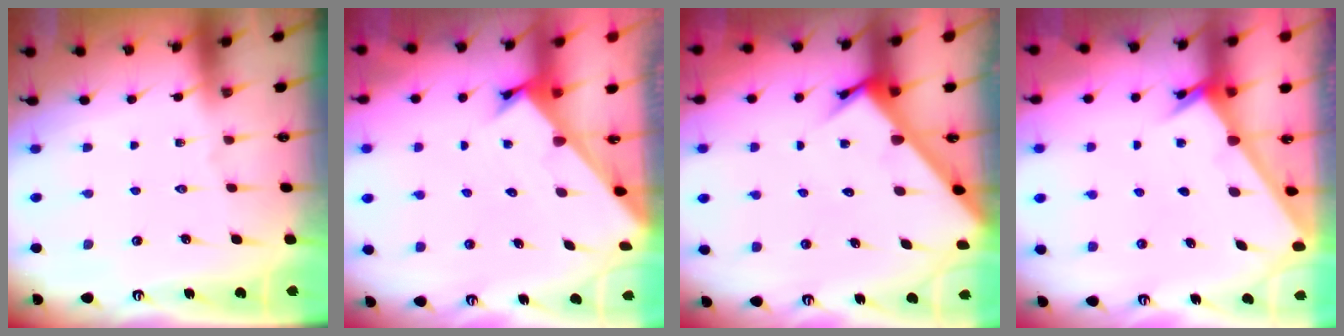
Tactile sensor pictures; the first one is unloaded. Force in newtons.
{"total": 2.4, "press": 2.4, "slide": 0.2}
{"total": 5.6, "press": 5.6, "slide": 0.4}
{"total": 2.4, "press": 2.4, "slide": 0.2}